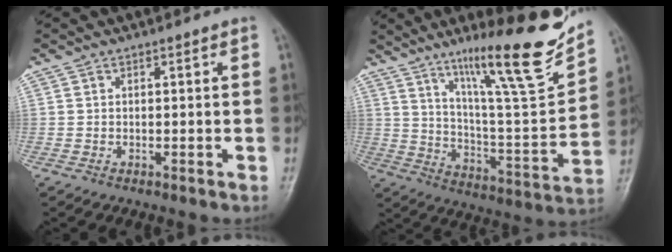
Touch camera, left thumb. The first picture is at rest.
{"total": 21.8, "force": [15.2, 2.5, 15.5], "torque": [-0.207, -0.082, 0.253]}